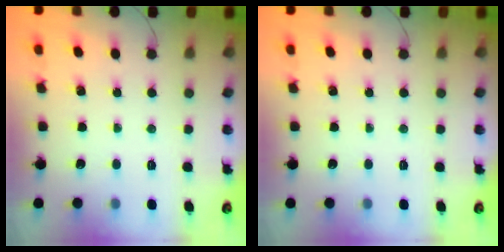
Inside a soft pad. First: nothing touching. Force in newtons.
{"total": 0.0}